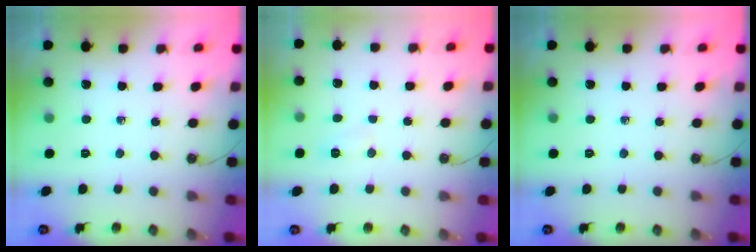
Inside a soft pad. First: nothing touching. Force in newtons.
{"total": 6.6, "press": 5.7, "slide": 3.4}
{"total": 0.0}